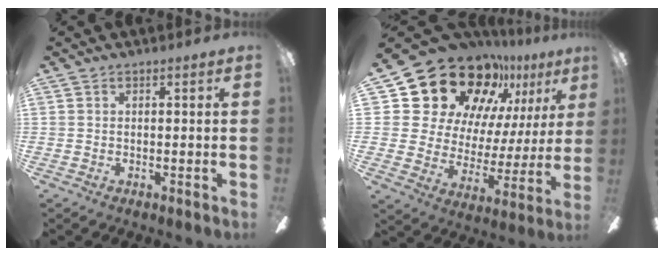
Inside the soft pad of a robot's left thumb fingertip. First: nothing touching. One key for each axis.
{"total": 22.9, "fx": 16.5, "fy": 12.9, "fz": 9.2, "tx": -0.163, "ty": -0.122, "tz": 0.318}